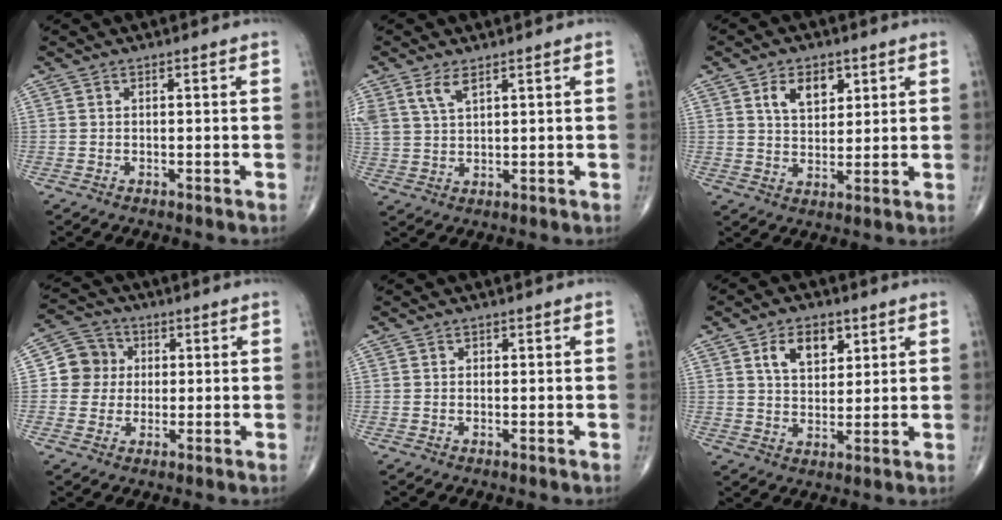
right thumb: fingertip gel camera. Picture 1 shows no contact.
{"total": 5.0, "force": [3.0, 2.2, 3.3], "torque": [-0.069, -0.008, 0.068]}
{"total": 7.2, "force": [3.2, 4.5, 4.6], "torque": [-0.050, -0.017, 0.056]}
{"total": 7.2, "force": [0.7, 7.0, 1.7], "torque": [0.005, 0.010, 0.002]}
{"total": 0.6, "force": [0.1, 0.5, 0.2], "torque": [0.006, 0.002, 0.001]}
{"total": 8.1, "force": [3.7, 5.0, 5.2], "torque": [-0.059, -0.016, 0.062]}